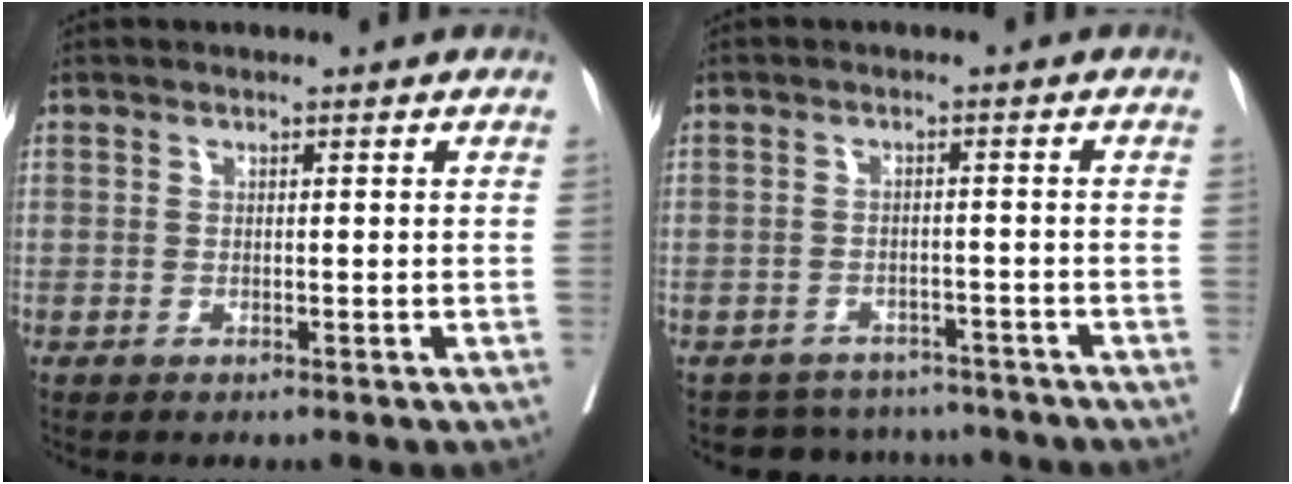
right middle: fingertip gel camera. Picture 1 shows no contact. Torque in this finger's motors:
{"motor_torque": [-0.03, -0.05, 0.01, 0.00]}